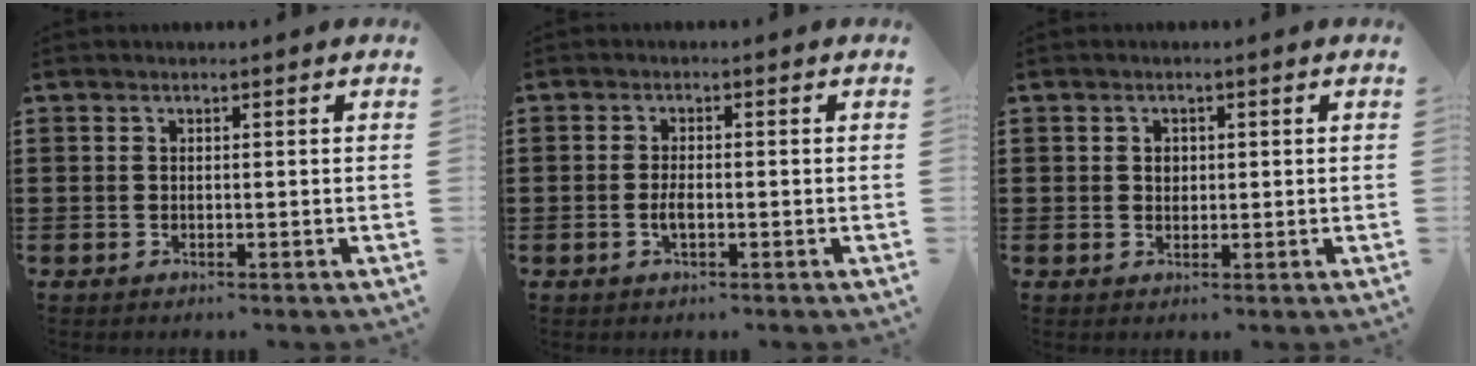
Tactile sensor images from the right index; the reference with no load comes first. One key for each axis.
{"total": 2.3, "fx": -0.5, "fy": 0.8, "fz": 2.1, "tx": -0.039, "ty": 0.000, "tz": -0.010}
{"total": 1.3, "fx": 0.3, "fy": 1.0, "fz": 0.7, "tx": -0.016, "ty": 0.006, "tz": 0.006}